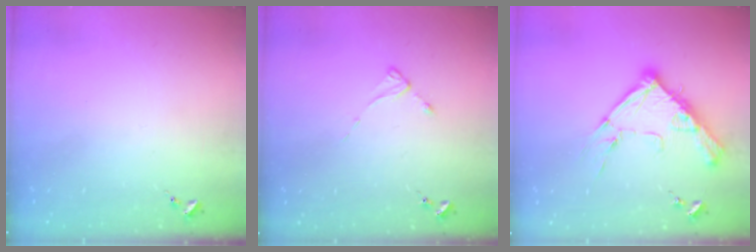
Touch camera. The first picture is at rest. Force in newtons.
{"total": 2.3, "press": 2.3, "slide": 0.3}
{"total": 16.4, "press": 16.3, "slide": 1.4}